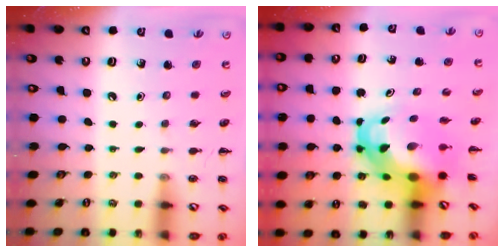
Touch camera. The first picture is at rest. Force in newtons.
{"total": 9.0, "press": 8.9, "slide": 1.3}